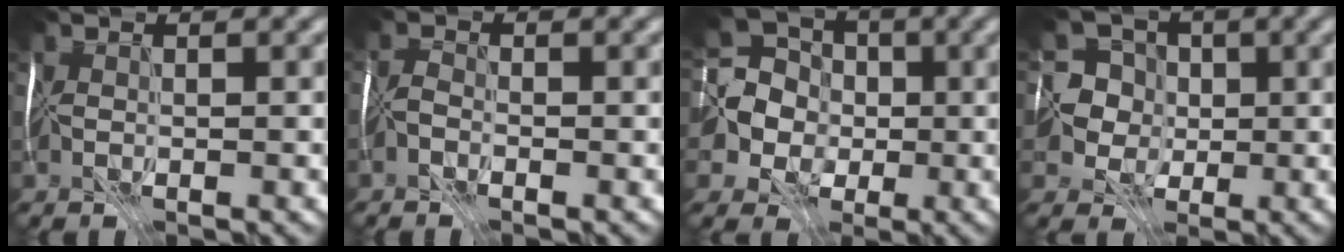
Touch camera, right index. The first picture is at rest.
{"total": 0.9, "force": [-0.7, -0.4, -0.3], "torque": [0.005, 0.008, -0.018]}
{"total": 7.1, "force": [-0.1, 6.6, 2.5], "torque": [-0.061, 0.006, -0.031]}
{"total": 5.8, "force": [0.0, 5.7, 1.1], "torque": [-0.016, 0.029, -0.029]}